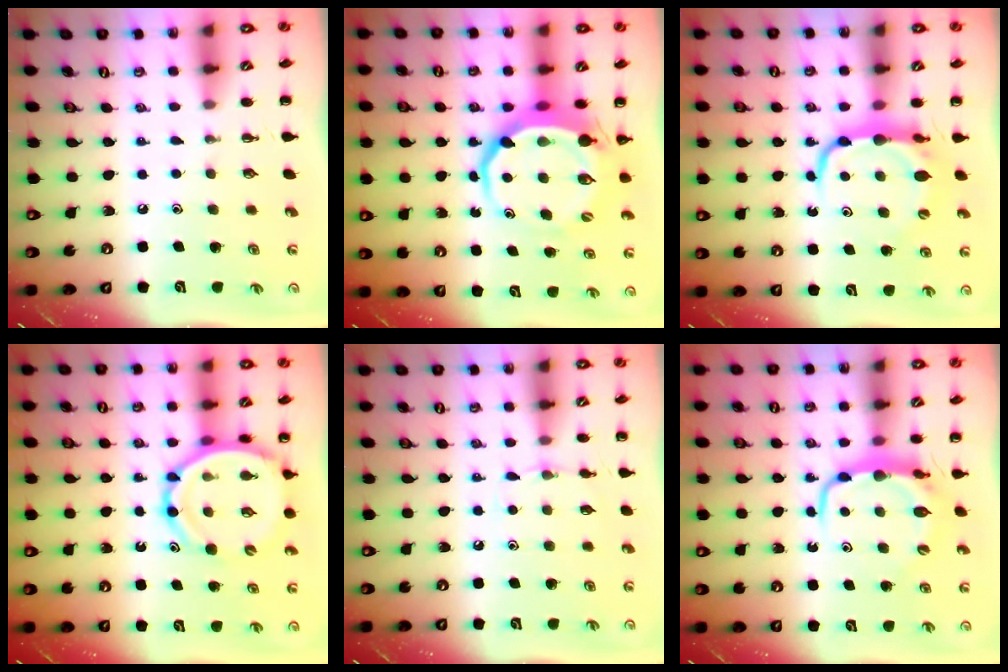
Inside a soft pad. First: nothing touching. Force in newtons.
{"total": 9.3, "press": 9.0, "slide": 2.5}
{"total": 7.8, "press": 7.7, "slide": 1.3}
{"total": 12.8, "press": 12.1, "slide": 4.0}
{"total": 5.3, "press": 5.0, "slide": 1.8}
{"total": 6.6, "press": 6.5, "slide": 1.0}